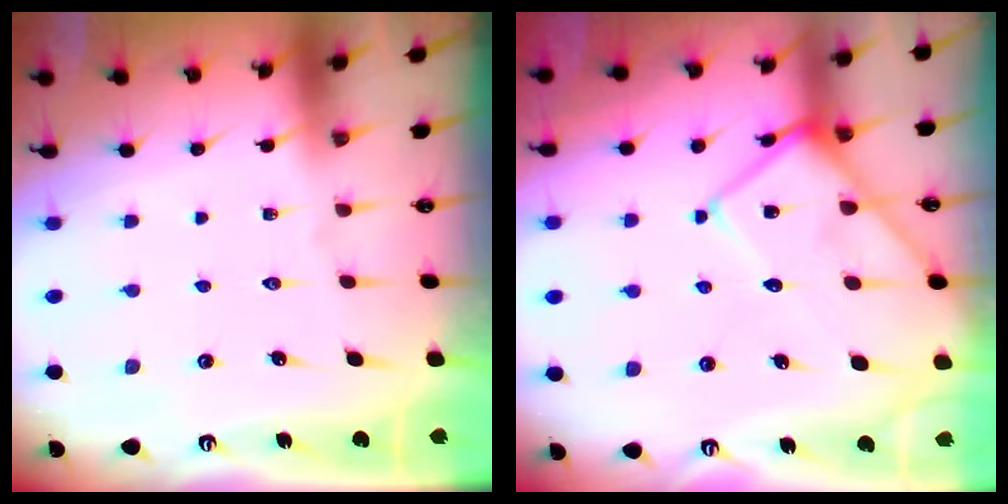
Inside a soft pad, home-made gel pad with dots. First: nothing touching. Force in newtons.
{"total": 12.4, "press": 12.3, "slide": 1.4}